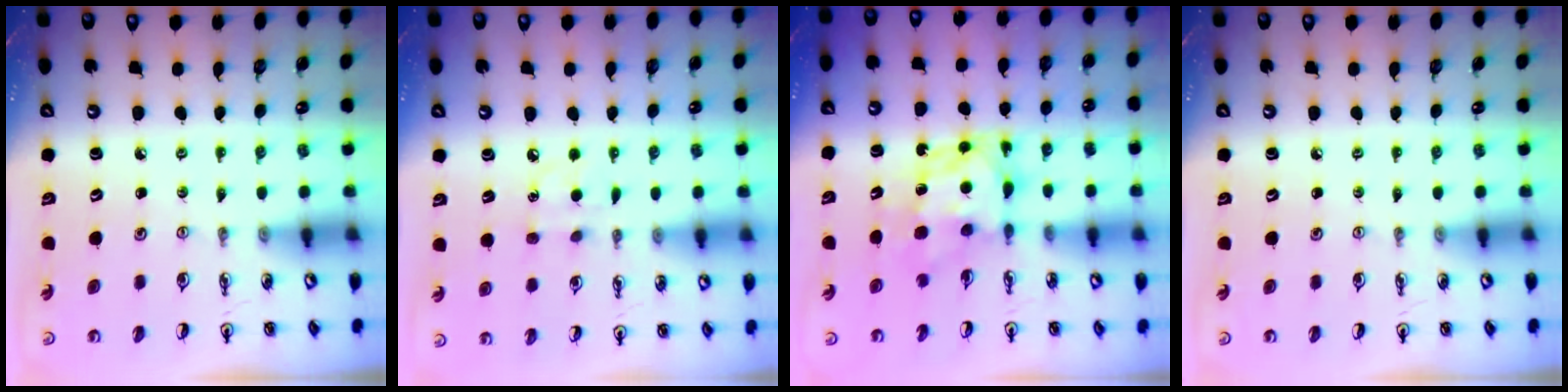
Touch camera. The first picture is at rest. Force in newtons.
{"total": 6.2, "press": 6.2, "slide": 0.7}
{"total": 7.5, "press": 7.4, "slide": 0.7}
{"total": 0.0}